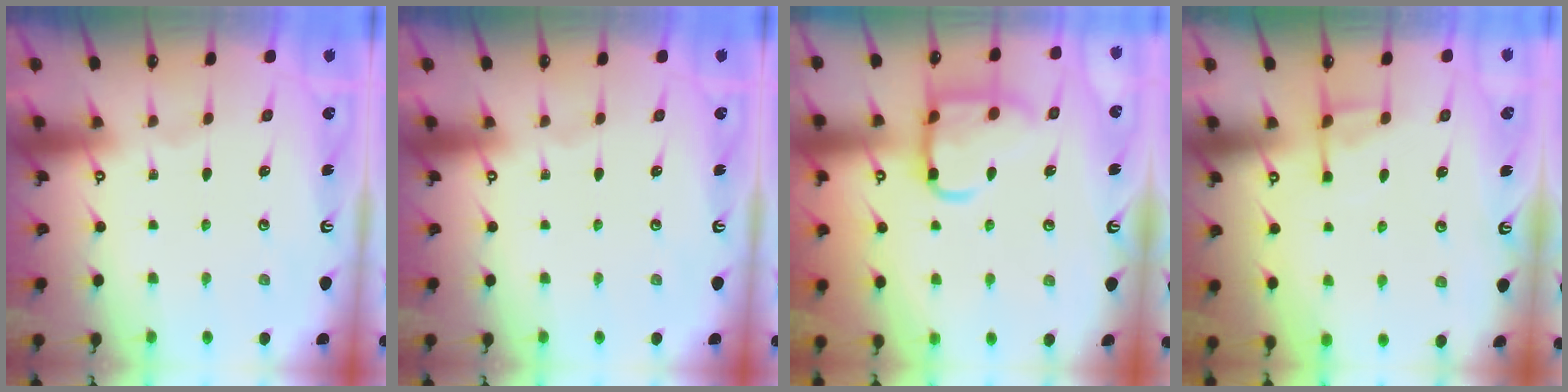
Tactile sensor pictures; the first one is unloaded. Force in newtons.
{"total": 0.0}
{"total": 15.4, "press": 15.3, "slide": 1.4}
{"total": 5.3, "press": 5.2, "slide": 0.9}